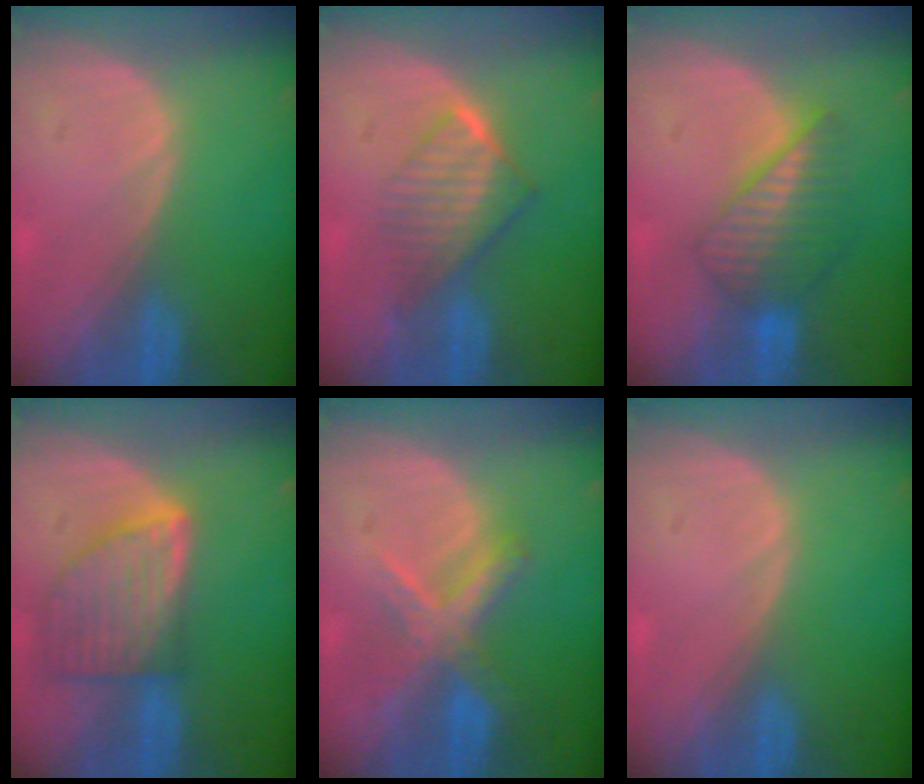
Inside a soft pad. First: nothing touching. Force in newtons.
{"total": 6.4, "press": 5.8, "slide": 2.8}
{"total": 6.3, "press": 6.1, "slide": 1.4}
{"total": 8.2, "press": 7.4, "slide": 3.5}
{"total": 7.1, "press": 6.0, "slide": 3.8}
{"total": 0.0}